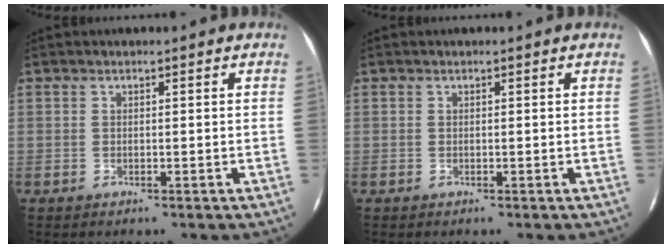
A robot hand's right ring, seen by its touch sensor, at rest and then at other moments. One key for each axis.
{"total": 0.0}